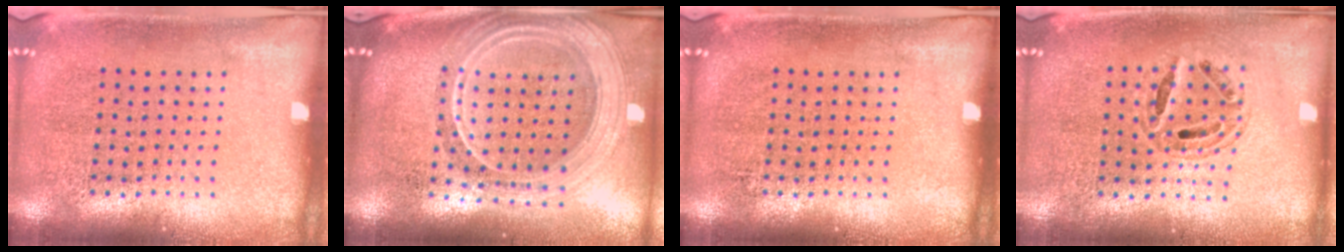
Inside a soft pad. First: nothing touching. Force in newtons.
{"total": 2.5, "press": 2.2, "slide": 1.3}
{"total": 0.0}
{"total": 0.7, "press": 0.7, "slide": 0.2}